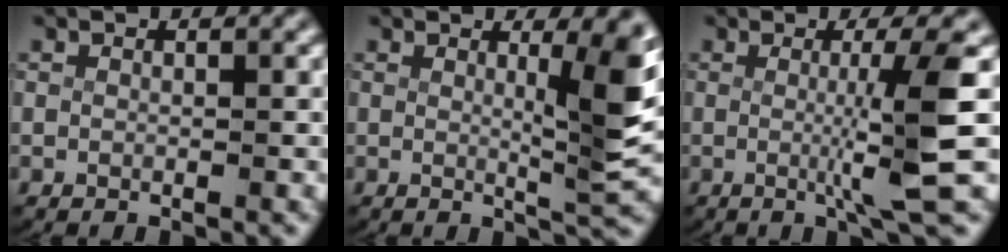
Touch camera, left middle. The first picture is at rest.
{"total": 5.5, "force": [0.9, 0.7, 5.3], "torque": [-0.065, -0.015, 0.019]}
{"total": 5.4, "force": [-0.1, -0.3, 5.4], "torque": [-0.086, -0.007, -0.003]}